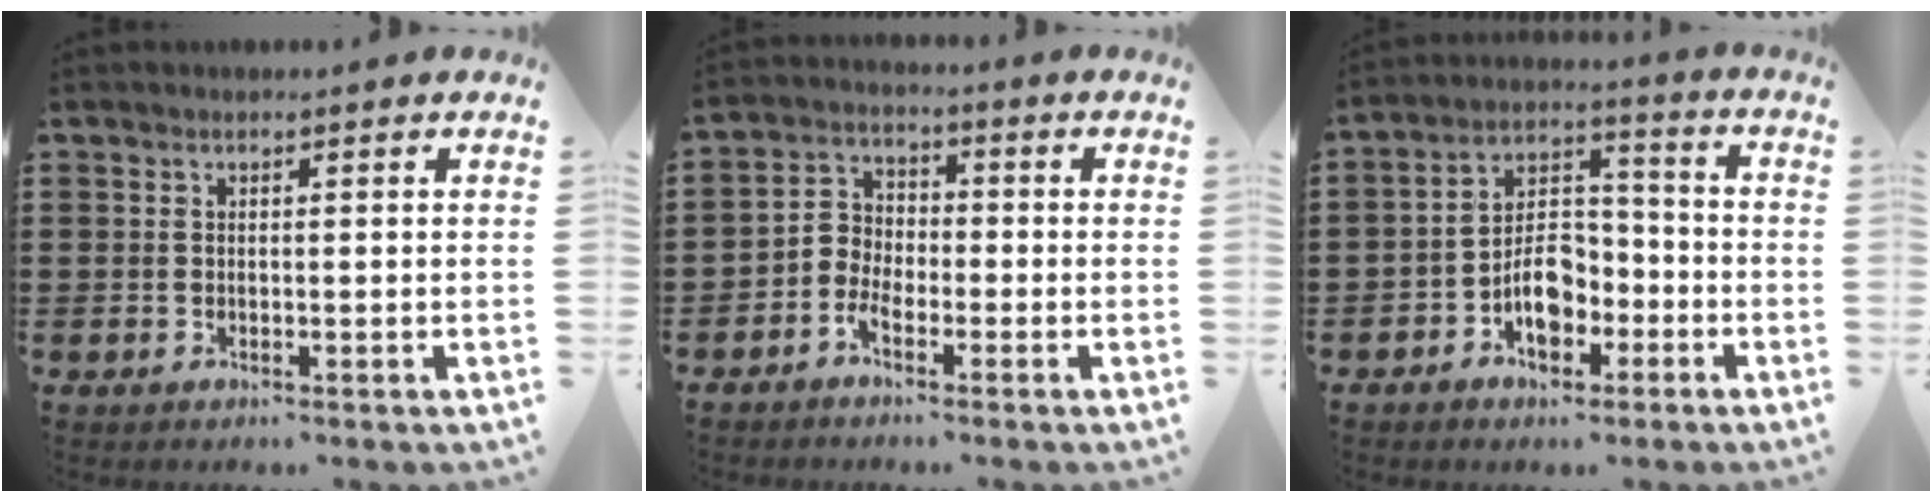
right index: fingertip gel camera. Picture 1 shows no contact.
{"total": 3.3, "force": [-2.5, 2.0, 0.9], "torque": [-0.030, 0.009, -0.054]}
{"total": 7.2, "force": [-3.3, 4.4, 4.6], "torque": [-0.076, 0.015, -0.062]}